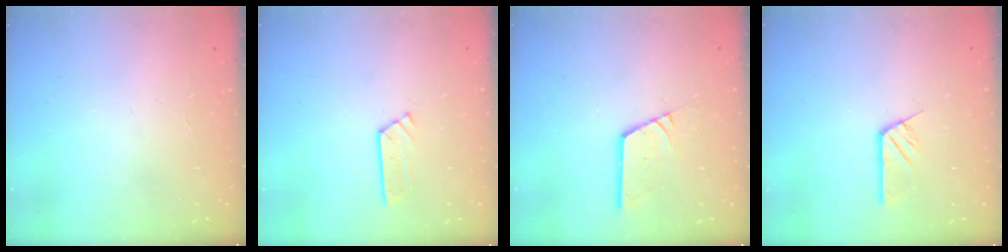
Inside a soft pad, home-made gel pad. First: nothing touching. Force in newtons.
{"total": 3.3, "press": 3.2, "slide": 0.2}
{"total": 8.8, "press": 8.7, "slide": 1.1}
{"total": 4.5, "press": 4.5, "slide": 0.0}